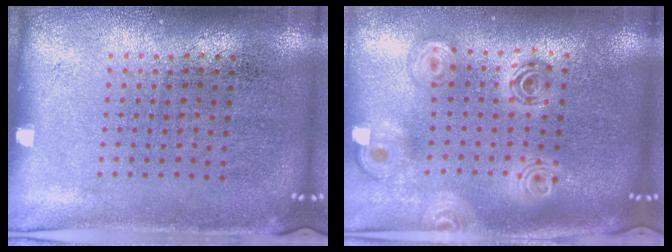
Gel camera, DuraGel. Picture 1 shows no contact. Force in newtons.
{"total": 2.2, "press": 1.8, "slide": 1.2}